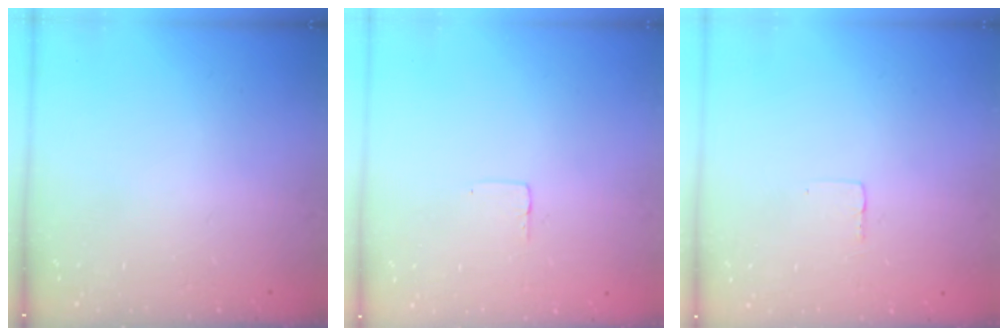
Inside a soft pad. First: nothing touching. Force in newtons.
{"total": 2.5, "press": 2.5, "slide": 0.1}
{"total": 1.9, "press": 1.9, "slide": 0.1}